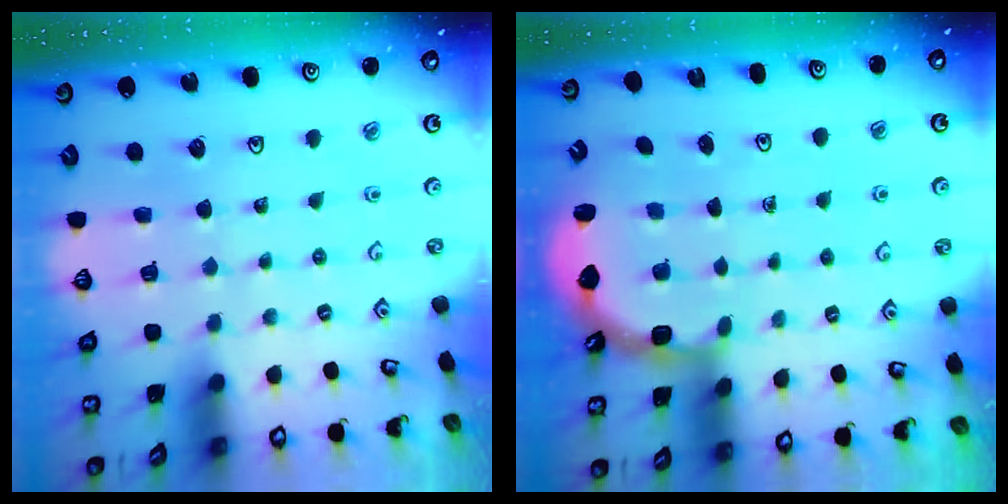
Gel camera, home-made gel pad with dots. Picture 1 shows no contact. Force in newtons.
{"total": 3.2, "press": 2.5, "slide": 2.0}